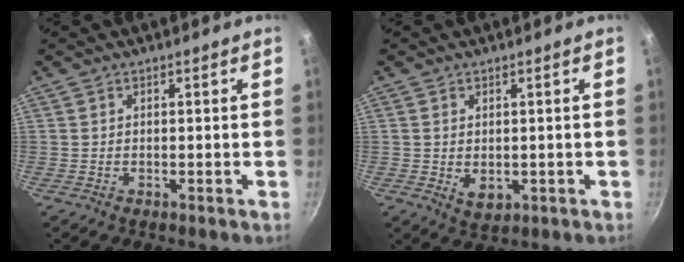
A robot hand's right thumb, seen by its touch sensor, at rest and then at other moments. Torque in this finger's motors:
{"motor_torque": [-0.43, 0.36, -0.23, 0.13, 0.02]}